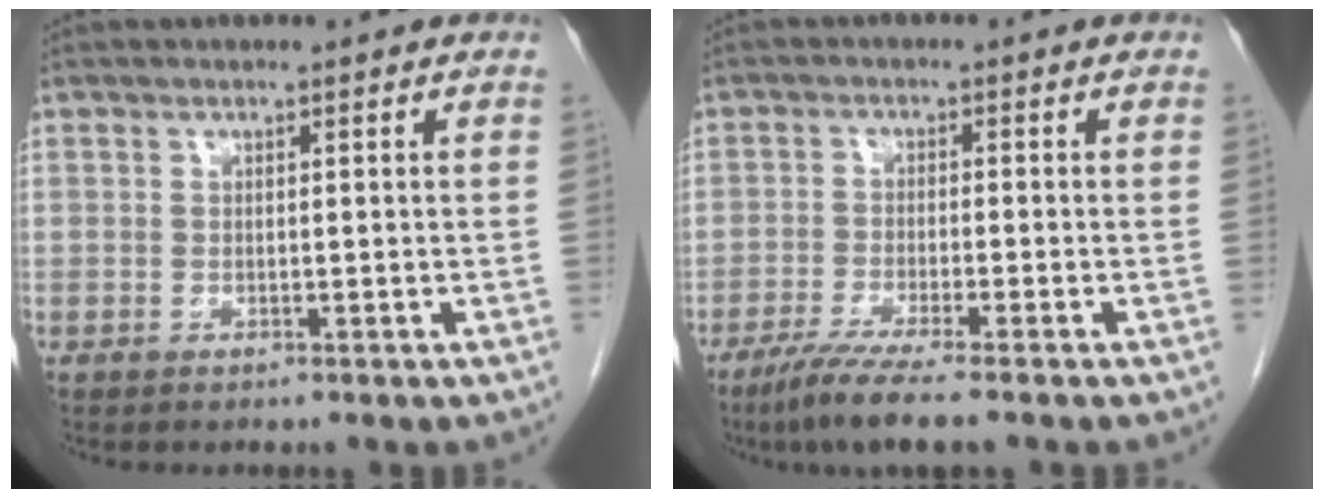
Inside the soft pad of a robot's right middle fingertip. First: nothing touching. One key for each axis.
{"total": 6.4, "fx": -4.8, "fy": -0.4, "fz": 4.3, "tx": -0.076, "ty": -0.018, "tz": -0.087}